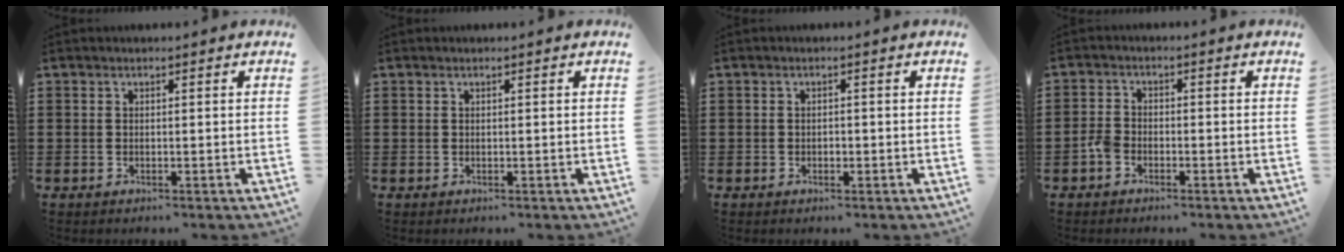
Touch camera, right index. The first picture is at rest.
{"total": 0.0}
{"total": 0.6, "force": [-0.2, 0.5, 0.3], "torque": [-0.006, 0.001, -0.003]}
{"total": 2.6, "force": [-1.4, 1.7, 1.5], "torque": [-0.051, -0.006, -0.033]}